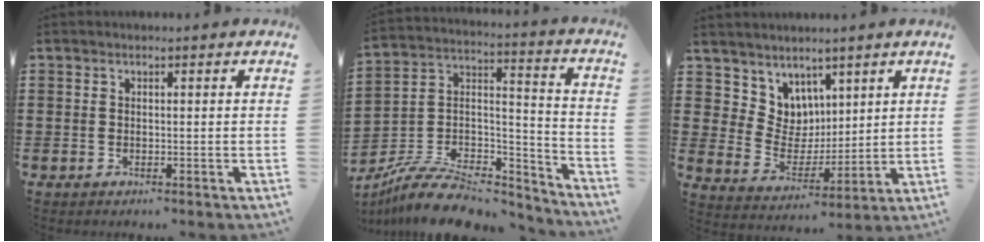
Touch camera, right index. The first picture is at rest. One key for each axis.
{"total": 9.3, "fx": -7.3, "fy": 3.8, "fz": 4.3, "tx": -0.077, "ty": 0.022, "tz": -0.138}
{"total": 6.4, "fx": 4.2, "fy": 4.8, "fz": -0.4, "tx": -0.035, "ty": -0.028, "tz": 0.082}